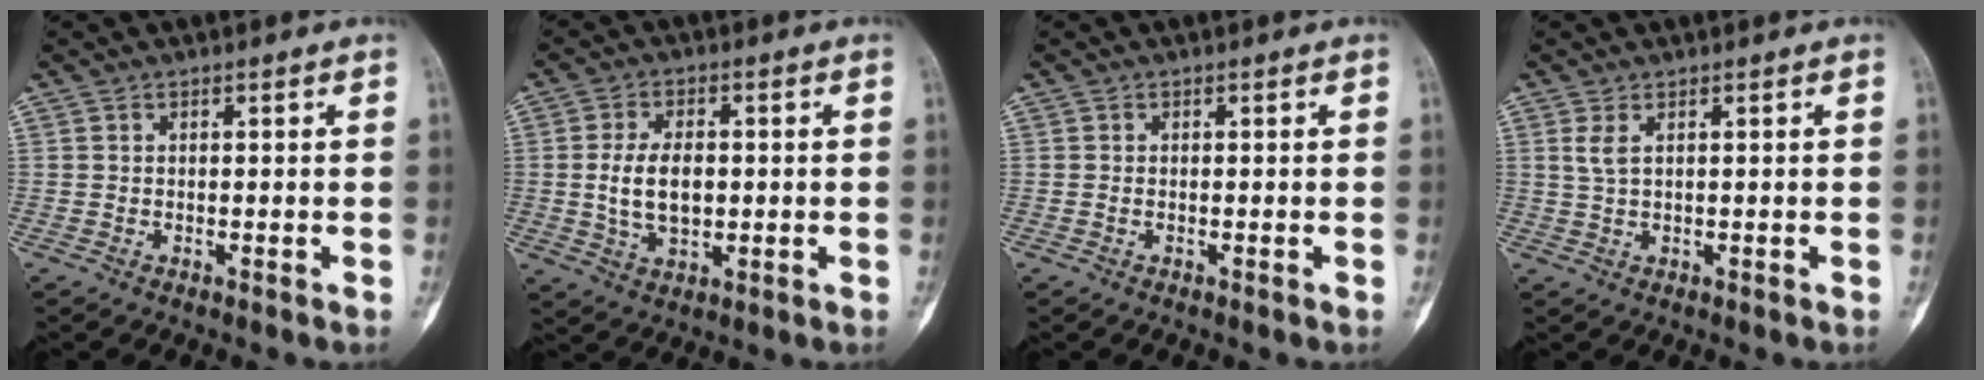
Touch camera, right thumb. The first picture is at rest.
{"total": 8.1, "force": [0.0, 4.8, 6.5], "torque": [-0.112, -0.001, 0.003]}
{"total": 0.0}
{"total": 2.1, "force": [0.9, 0.7, 1.8], "torque": [-0.047, 0.003, 0.027]}